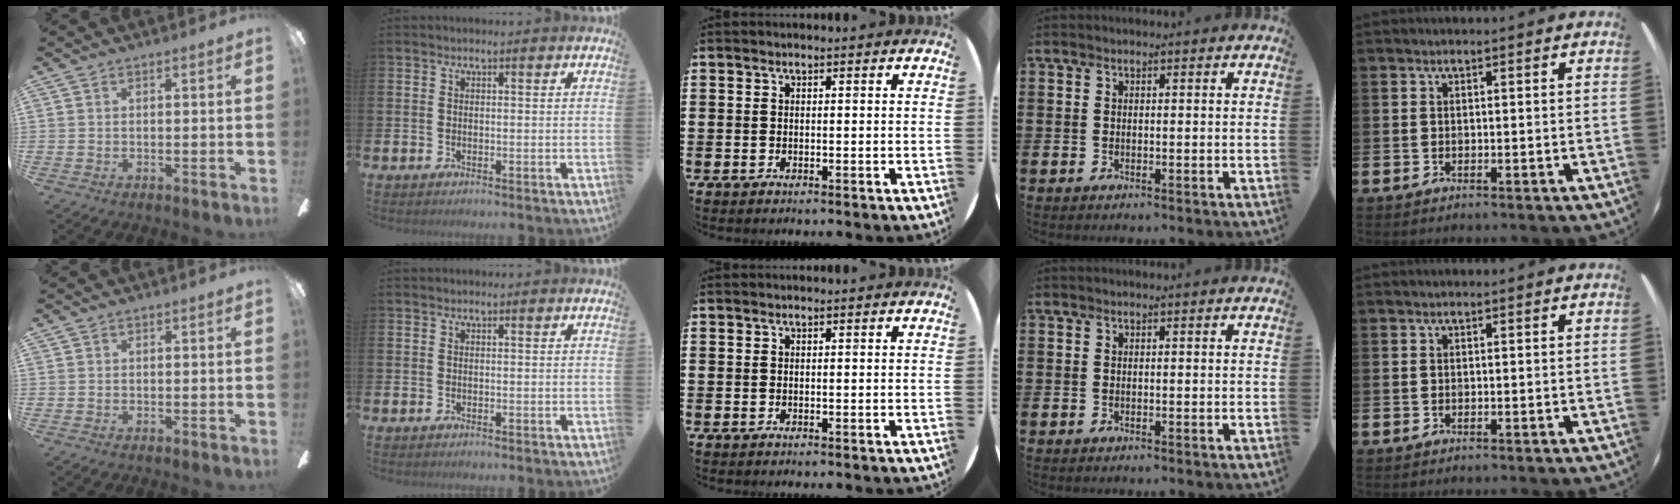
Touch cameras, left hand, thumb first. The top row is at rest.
{}